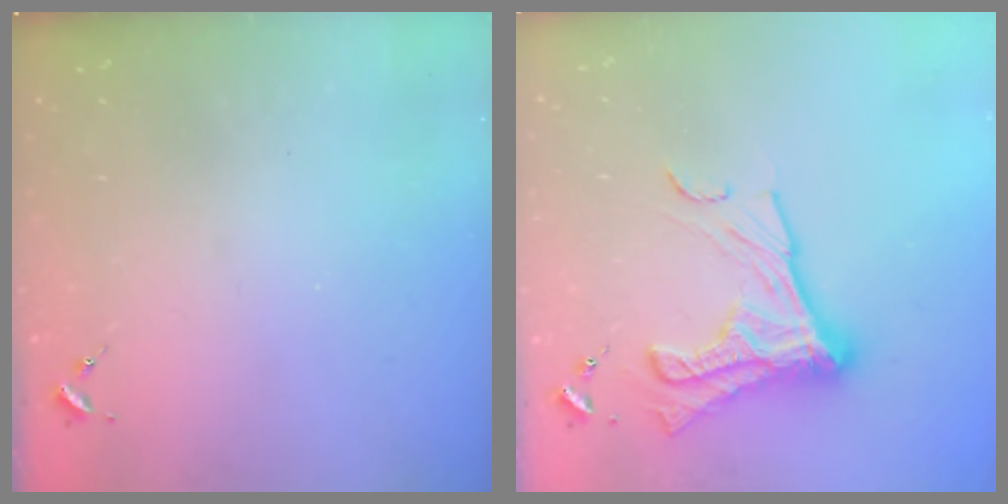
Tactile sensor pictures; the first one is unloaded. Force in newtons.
{"total": 16.0, "press": 15.9, "slide": 0.8}